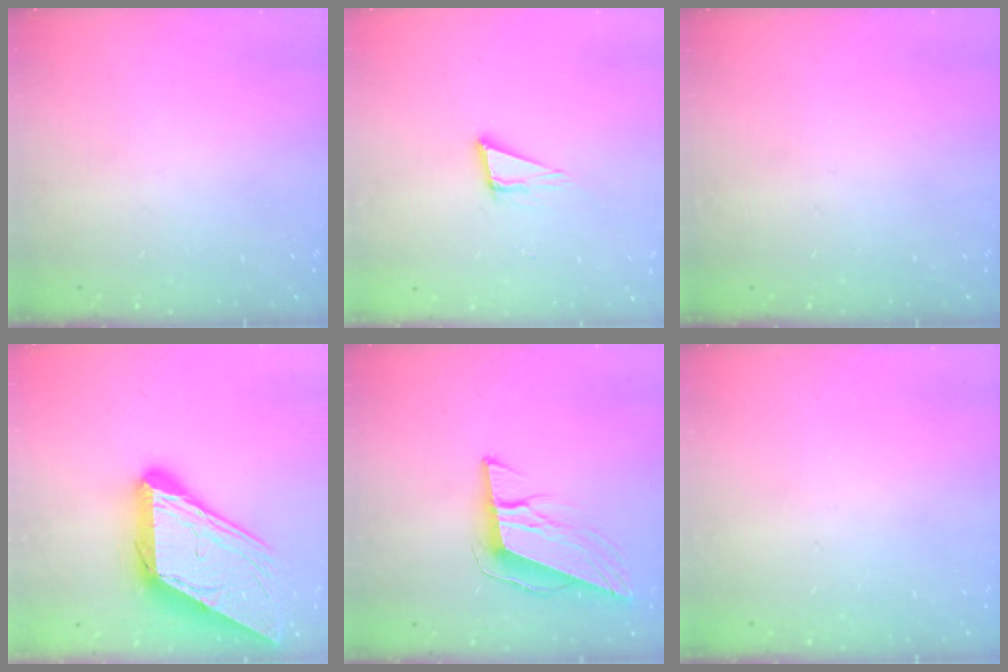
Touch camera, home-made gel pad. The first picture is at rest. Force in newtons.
{"total": 7.7, "press": 7.0, "slide": 3.2}
{"total": 0.0}
{"total": 23.4, "press": 23.3, "slide": 2.5}
{"total": 10.7, "press": 10.2, "slide": 3.3}
{"total": 0.0}